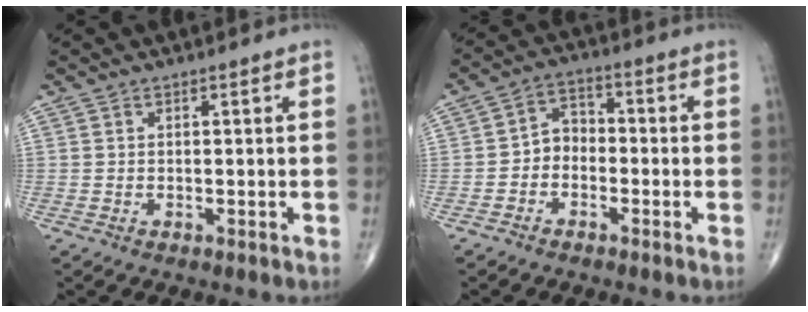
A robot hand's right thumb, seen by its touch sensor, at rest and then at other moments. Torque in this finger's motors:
{"motor_torque": [0.06, 0.04, 0.04, -0.03, 0.01]}